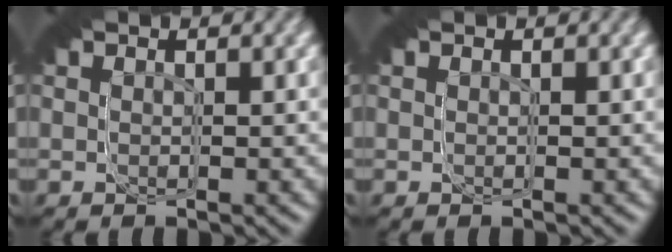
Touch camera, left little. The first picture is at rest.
{"total": 0.0}